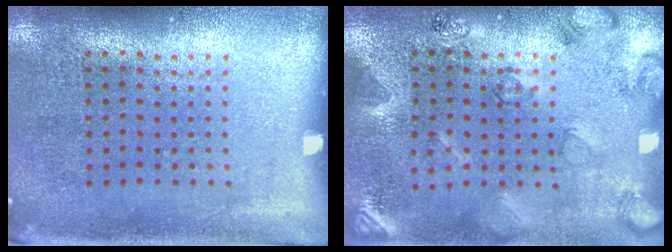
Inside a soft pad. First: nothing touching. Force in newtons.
{"total": 2.1, "press": 1.9, "slide": 0.8}